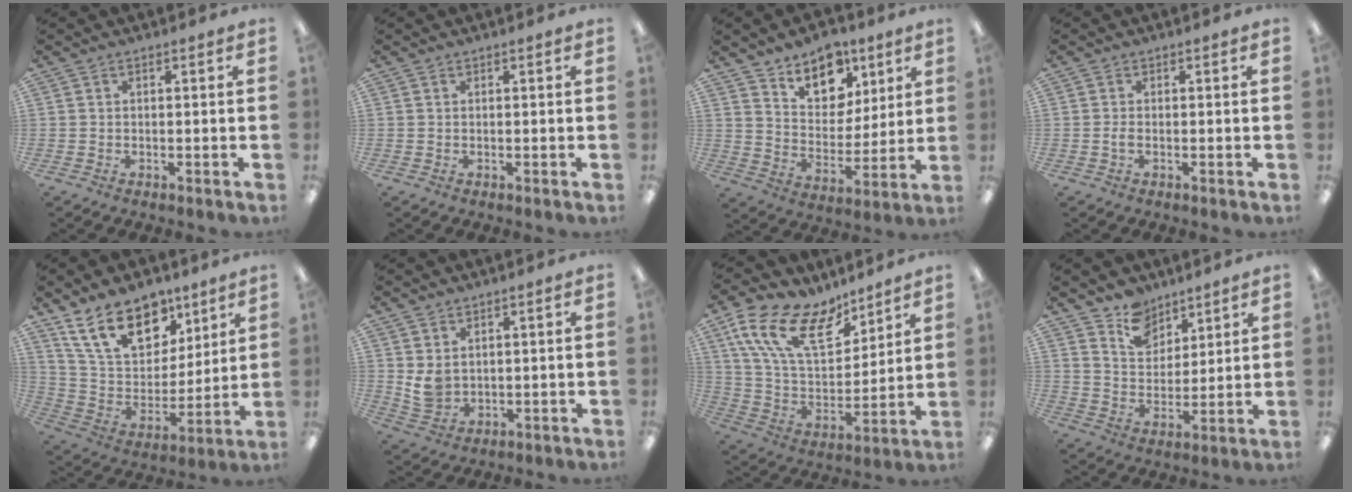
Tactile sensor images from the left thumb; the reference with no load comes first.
{"total": 0.0}
{"total": 12.5, "force": [8.8, 7.7, 4.2], "torque": [-0.057, -0.058, 0.162]}
{"total": 1.1, "force": [-0.3, 0.5, 0.9], "torque": [-0.018, 0.000, -0.005]}
{"total": 18.9, "force": [11.9, 10.8, 10.1], "torque": [-0.181, -0.047, 0.220]}
{"total": 4.7, "force": [2.2, 3.5, 2.2], "torque": [-0.046, -0.010, 0.042]}
{"total": 19.4, "force": [11.6, 9.8, 12.0], "torque": [-0.250, -0.056, 0.212]}
{"total": 9.7, "force": [7.6, 5.8, 1.6], "torque": [-0.027, -0.052, 0.145]}